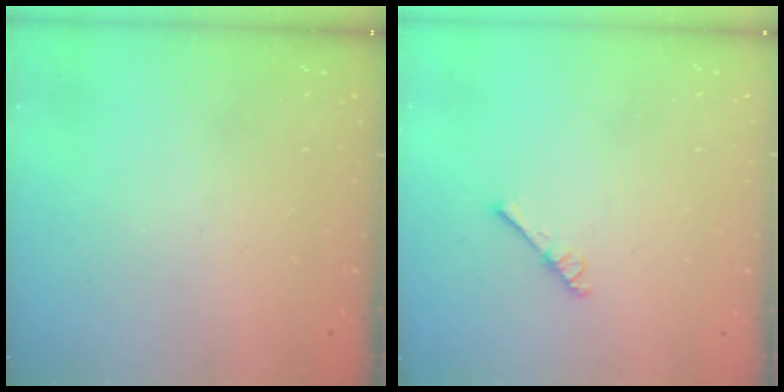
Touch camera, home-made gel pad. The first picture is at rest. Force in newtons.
{"total": 2.6, "press": 2.6, "slide": 0.3}